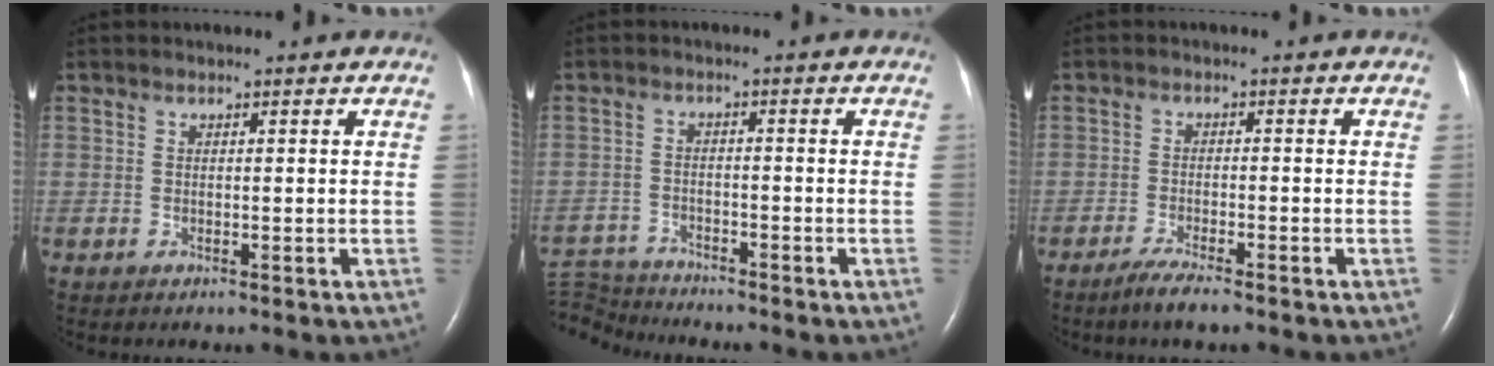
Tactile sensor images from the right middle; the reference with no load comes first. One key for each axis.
{"total": 7.3, "fx": -7.3, "fy": 0.4, "fz": -0.3, "tx": -0.005, "ty": 0.002, "tz": -0.140}
{"total": 3.2, "fx": -2.6, "fy": 0.2, "fz": 2.0, "tx": -0.046, "ty": -0.006, "tz": -0.050}